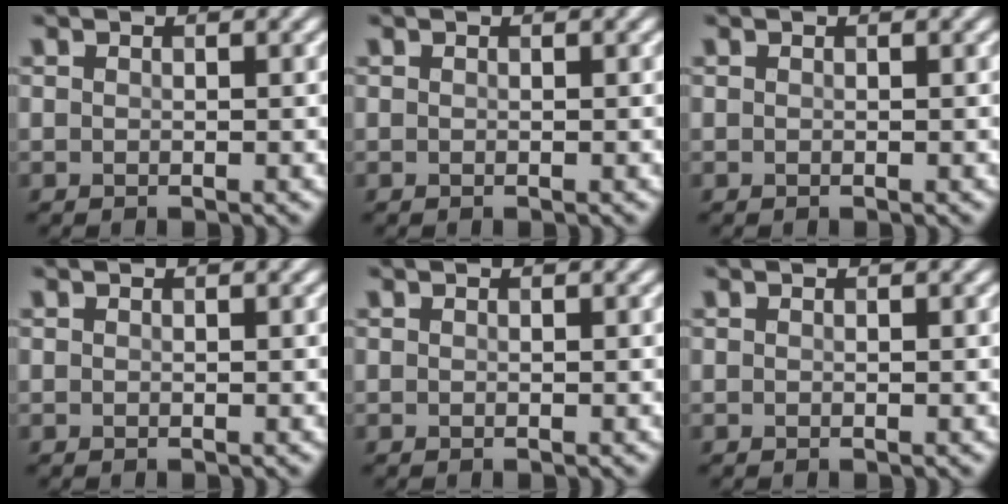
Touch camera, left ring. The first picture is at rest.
{"total": 0.0}
{"total": 0.0}
{"total": 0.0}
{"total": 0.0}
{"total": 0.0}